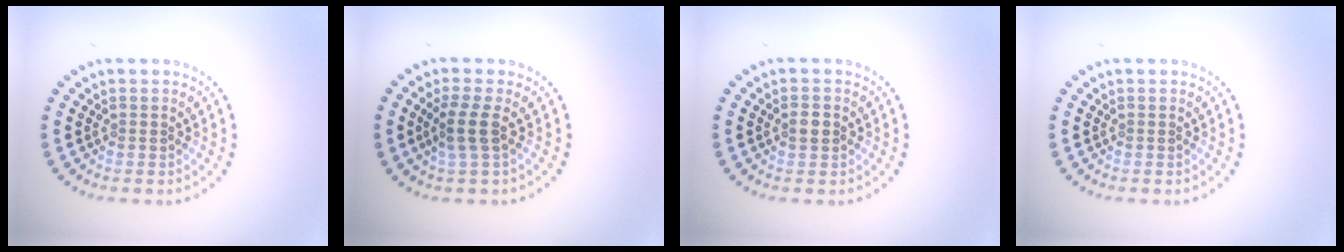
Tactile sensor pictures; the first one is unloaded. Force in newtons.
{"total": 2.3, "press": 1.8, "slide": 1.3}
{"total": 1.3, "press": 1.2, "slide": 0.4}
{"total": 0.0}